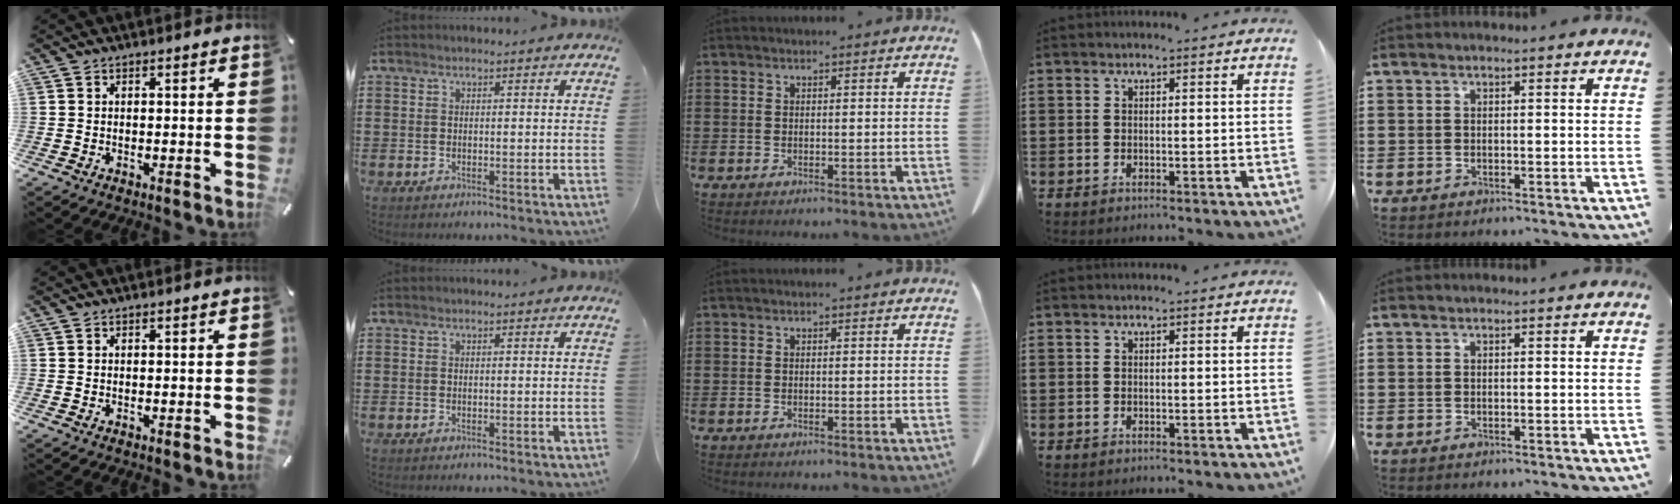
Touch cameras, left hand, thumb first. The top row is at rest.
{}